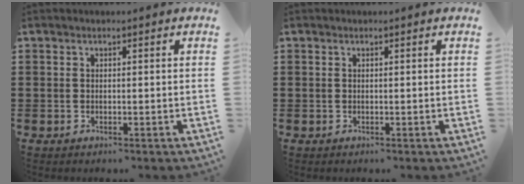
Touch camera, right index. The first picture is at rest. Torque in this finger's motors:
{"motor_torque": [0.05, 0.04, 0.02, 0.00]}